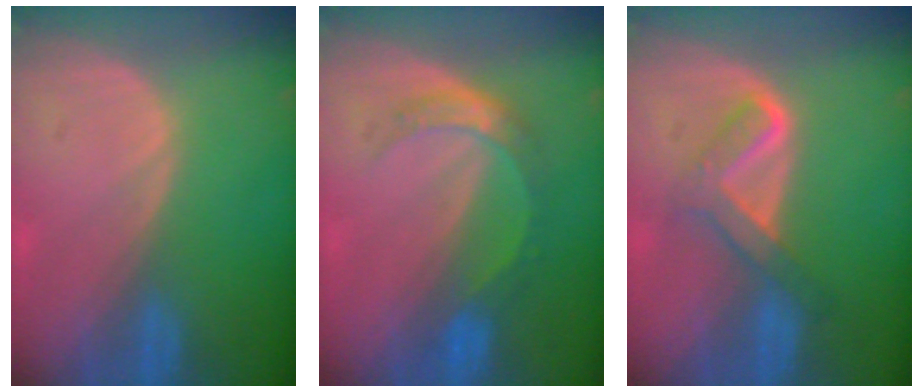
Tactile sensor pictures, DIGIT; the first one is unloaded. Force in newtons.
{"total": 5.3, "press": 4.8, "slide": 2.2}
{"total": 5.1, "press": 5.1, "slide": 0.8}